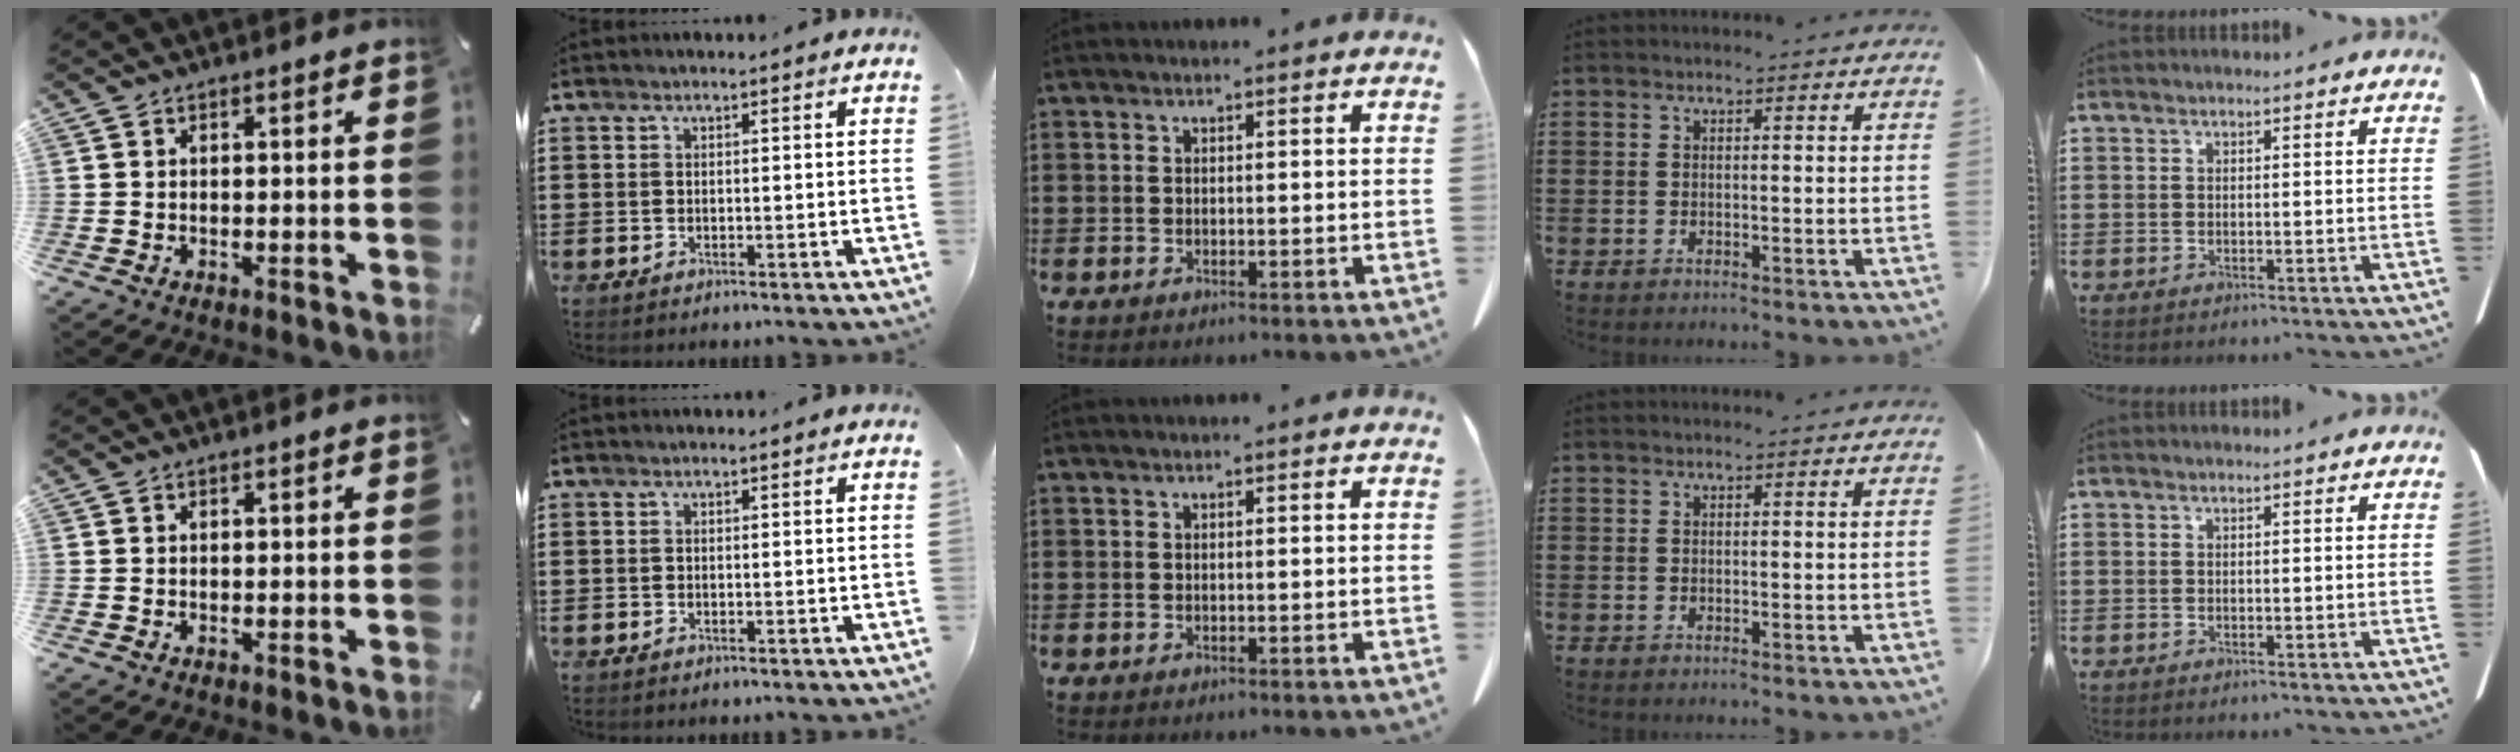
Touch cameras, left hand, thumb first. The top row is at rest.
{}